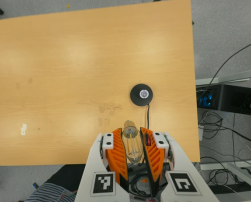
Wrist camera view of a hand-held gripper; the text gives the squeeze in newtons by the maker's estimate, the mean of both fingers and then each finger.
{"total": 23.5, "left": 25.7, "right": 21.4}